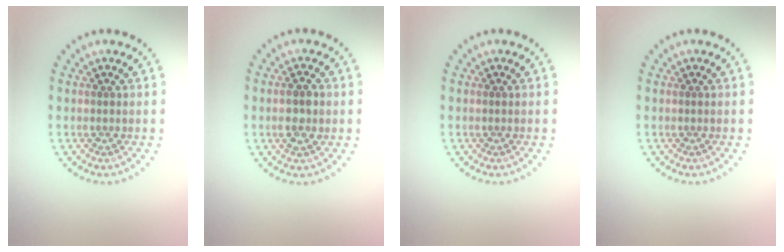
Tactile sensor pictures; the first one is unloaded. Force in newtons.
{"total": 2.2, "press": 2.2, "slide": 0.3}
{"total": 0.0}
{"total": 0.0}